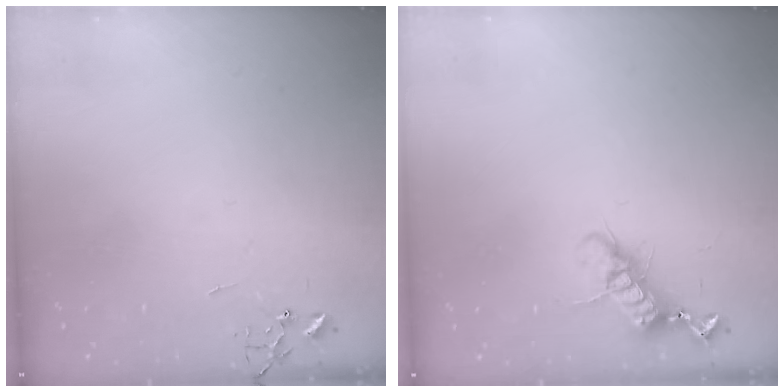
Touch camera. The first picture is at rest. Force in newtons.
{"total": 11.7, "press": 11.6, "slide": 1.2}